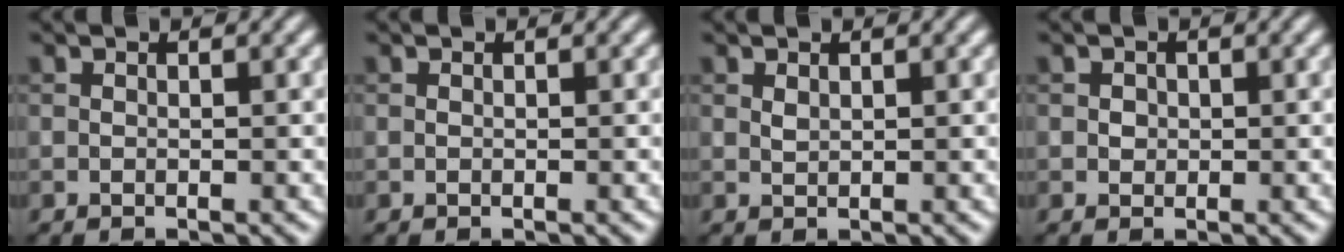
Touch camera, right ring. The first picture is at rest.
{"total": 0.0}
{"total": 0.6, "force": [0.4, 0.2, 0.3], "torque": [-0.010, -0.001, 0.011]}
{"total": 0.8, "force": [0.2, 0.8, 0.2], "torque": [0.001, -0.002, 0.001]}